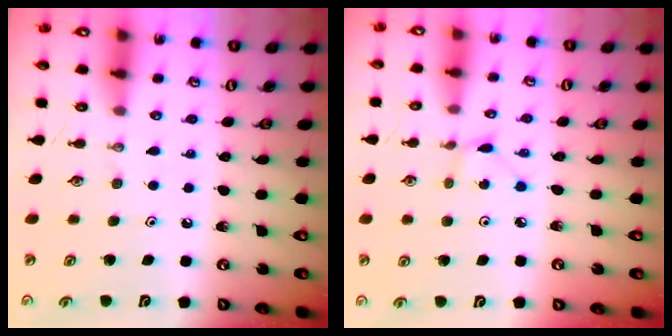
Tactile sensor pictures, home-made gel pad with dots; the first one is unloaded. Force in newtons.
{"total": 1.2, "press": 1.2, "slide": 0.1}